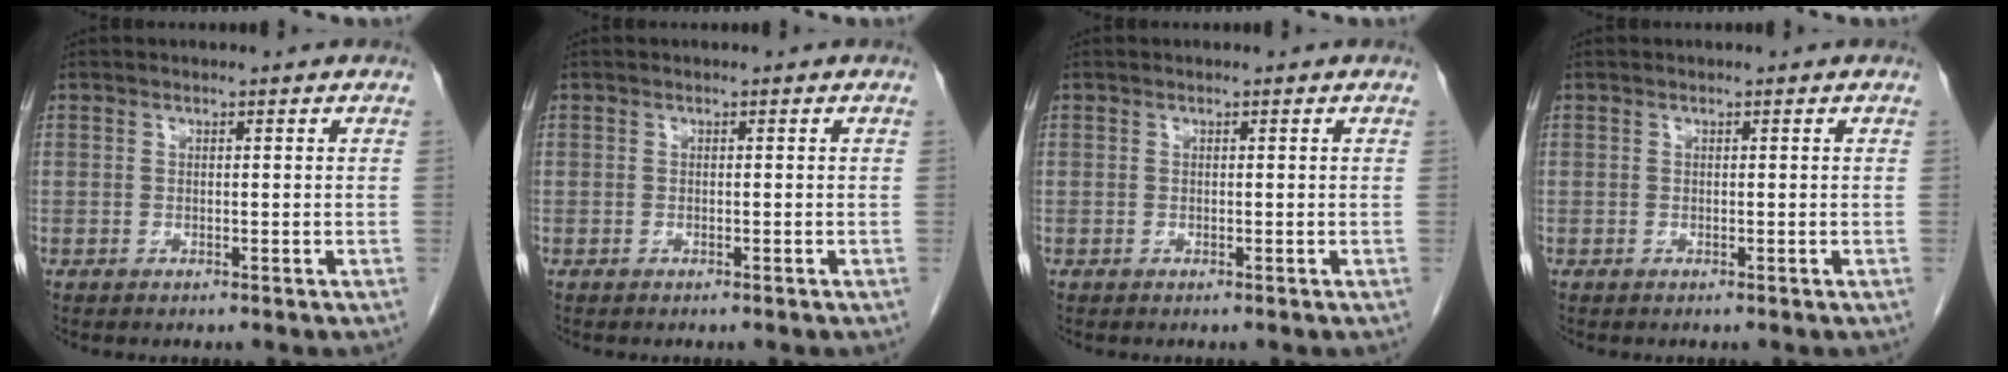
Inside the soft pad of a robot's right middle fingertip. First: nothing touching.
{"total": 0.0}
{"total": 0.0}
{"total": 0.0}